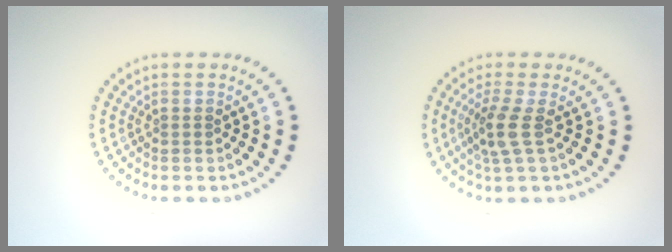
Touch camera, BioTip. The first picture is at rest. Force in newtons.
{"total": 2.5, "press": 2.0, "slide": 1.5}